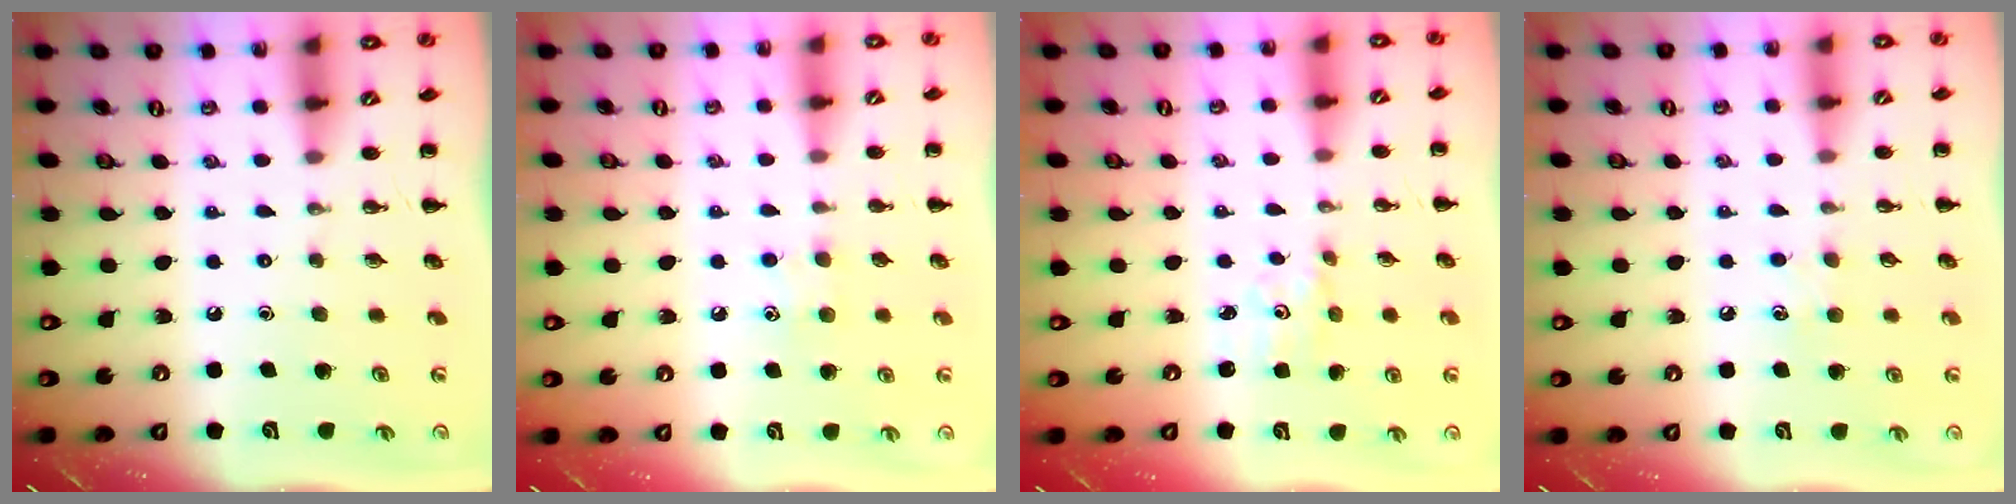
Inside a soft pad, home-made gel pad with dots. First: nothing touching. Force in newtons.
{"total": 6.0, "press": 5.7, "slide": 1.8}
{"total": 2.1, "press": 2.0, "slide": 0.6}
{"total": 5.0, "press": 4.8, "slide": 1.4}